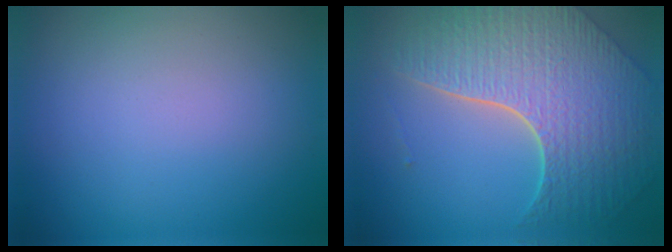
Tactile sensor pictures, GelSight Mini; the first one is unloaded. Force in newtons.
{"total": 8.6, "press": 6.3, "slide": 5.9}